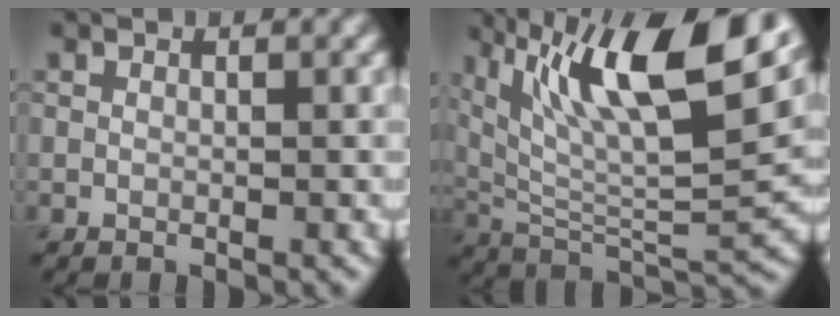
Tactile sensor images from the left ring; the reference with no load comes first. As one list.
[{"total": 13.7, "force": [6.9, 4.1, 11.1], "torque": [-0.189, 0.005, 0.123]}]